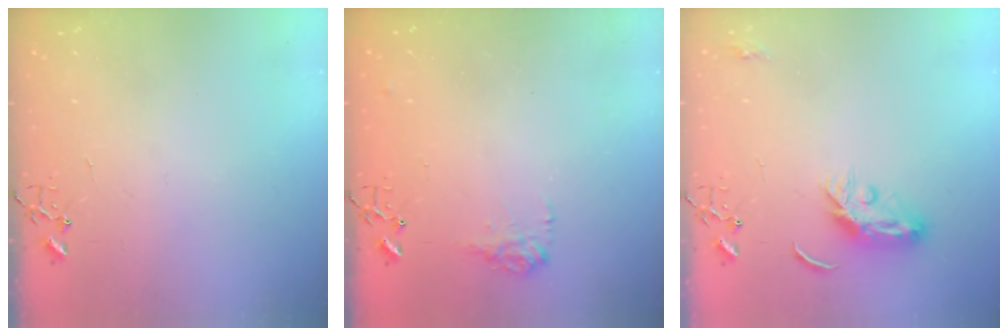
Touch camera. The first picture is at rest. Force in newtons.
{"total": 9.2, "press": 9.2, "slide": 0.4}
{"total": 7.7, "press": 7.7, "slide": 0.2}